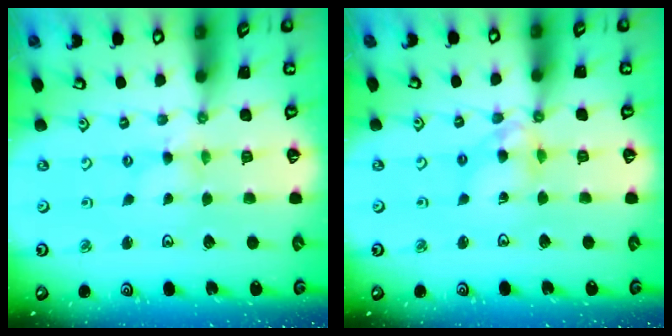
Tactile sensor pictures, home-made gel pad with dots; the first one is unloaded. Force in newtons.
{"total": 8.7, "press": 8.6, "slide": 0.7}